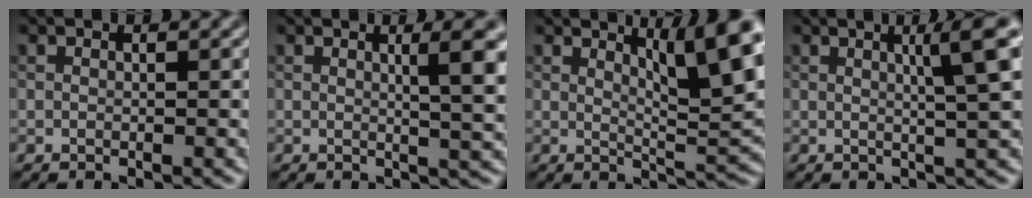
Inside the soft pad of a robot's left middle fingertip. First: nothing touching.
{"total": 4.5, "force": [1.2, 1.0, 4.2], "torque": [-0.048, 0.003, 0.016]}
{"total": 7.4, "force": [3.5, 1.5, 6.3], "torque": [-0.081, 0.000, 0.058]}
{"total": 5.1, "force": [1.6, 0.6, 4.8], "torque": [-0.062, 0.011, 0.024]}